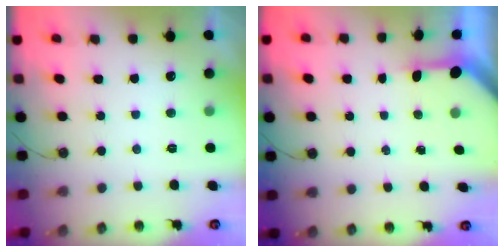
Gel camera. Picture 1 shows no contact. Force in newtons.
{"total": 3.2, "press": 3.2, "slide": 0.2}